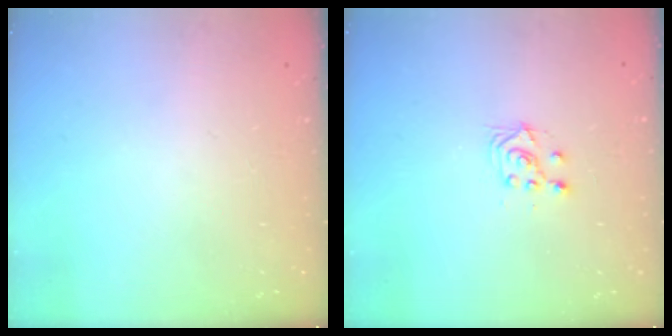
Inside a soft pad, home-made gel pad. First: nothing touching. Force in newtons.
{"total": 5.0, "press": 5.0, "slide": 0.8}